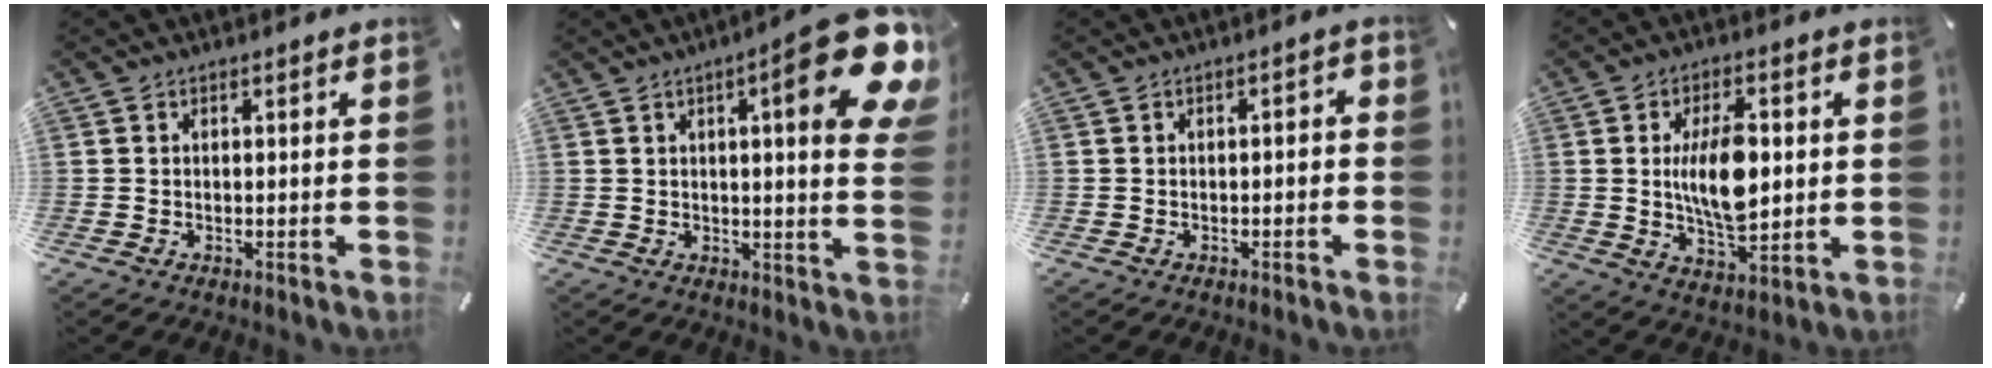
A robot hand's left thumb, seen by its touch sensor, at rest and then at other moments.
{"total": 18.4, "force": [8.0, 4.0, 16.1], "torque": [-0.218, -0.051, 0.113]}
{"total": 2.0, "force": [-1.4, 0.9, 1.1], "torque": [-0.019, 0.010, -0.029]}
{"total": 12.1, "force": [1.3, 6.2, 10.3], "torque": [-0.194, -0.001, 0.016]}